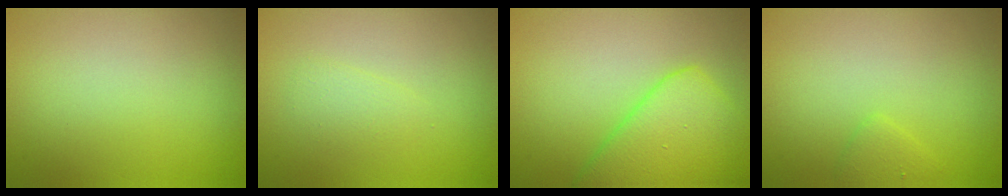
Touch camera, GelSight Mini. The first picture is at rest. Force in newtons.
{"total": 1.4, "press": 1.4, "slide": 0.1}
{"total": 6.9, "press": 6.9, "slide": 0.5}
{"total": 1.2, "press": 1.2, "slide": 0.1}